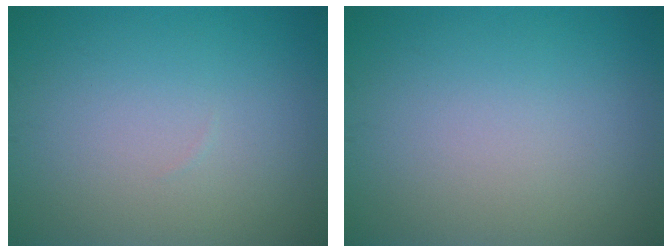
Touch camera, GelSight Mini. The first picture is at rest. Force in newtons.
{"total": 0.0}